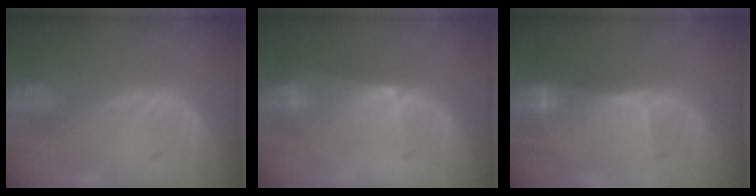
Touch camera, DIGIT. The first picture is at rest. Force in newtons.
{"total": 6.5, "press": 5.9, "slide": 2.9}
{"total": 8.3, "press": 7.8, "slide": 2.9}